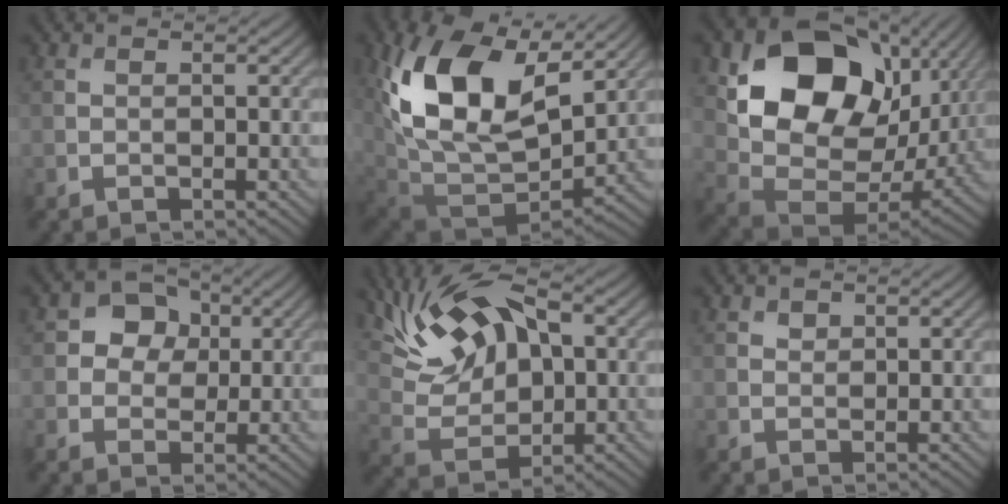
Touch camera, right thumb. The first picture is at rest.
{"total": 16.4, "force": [6.1, 9.7, 11.8], "torque": [-0.250, 0.003, 0.123]}
{"total": 18.0, "force": [5.7, 12.7, 11.4], "torque": [-0.226, -0.013, 0.127]}
{"total": 5.3, "force": [1.2, 4.6, 2.4], "torque": [-0.054, 0.010, 0.002]}
{"total": 11.4, "force": [4.2, 6.3, 8.5], "torque": [-0.180, 0.015, 0.073]}
{"total": 0.8, "force": [0.6, 0.5, 0.2], "torque": [-0.004, -0.004, 0.011]}